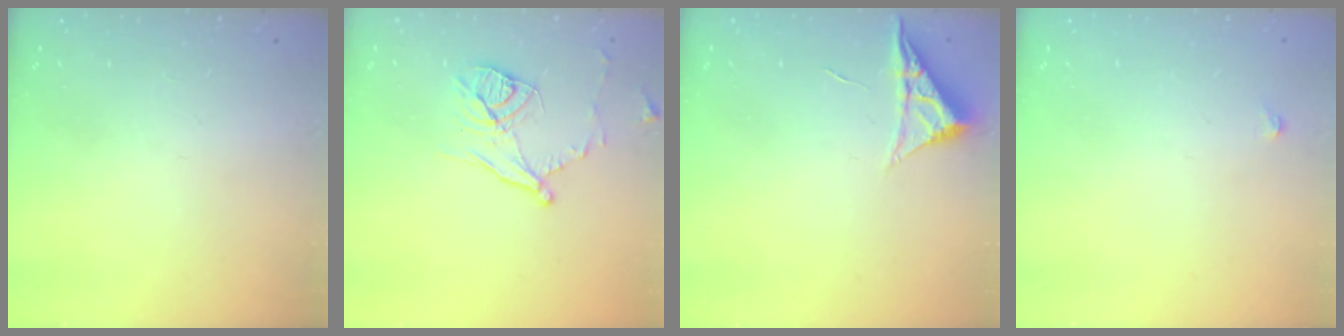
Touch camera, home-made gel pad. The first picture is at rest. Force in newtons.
{"total": 11.3, "press": 11.0, "slide": 2.3}
{"total": 4.7, "press": 4.7, "slide": 0.7}
{"total": 3.0, "press": 3.0, "slide": 0.5}